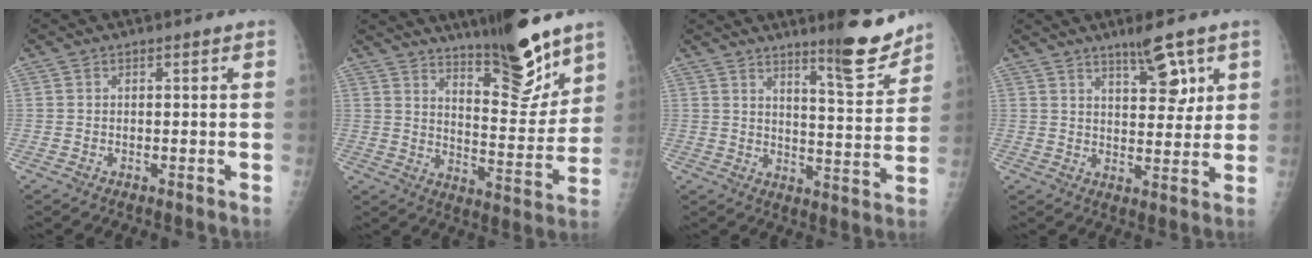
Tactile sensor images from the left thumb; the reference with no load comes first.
{"total": 16.1, "force": [12.0, 3.9, 9.9], "torque": [-0.108, -0.089, 0.191]}
{"total": 10.8, "force": [8.4, 1.5, 6.7], "torque": [-0.075, -0.067, 0.125]}
{"total": 8.0, "force": [4.8, 2.4, 5.9], "torque": [-0.071, -0.030, 0.073]}